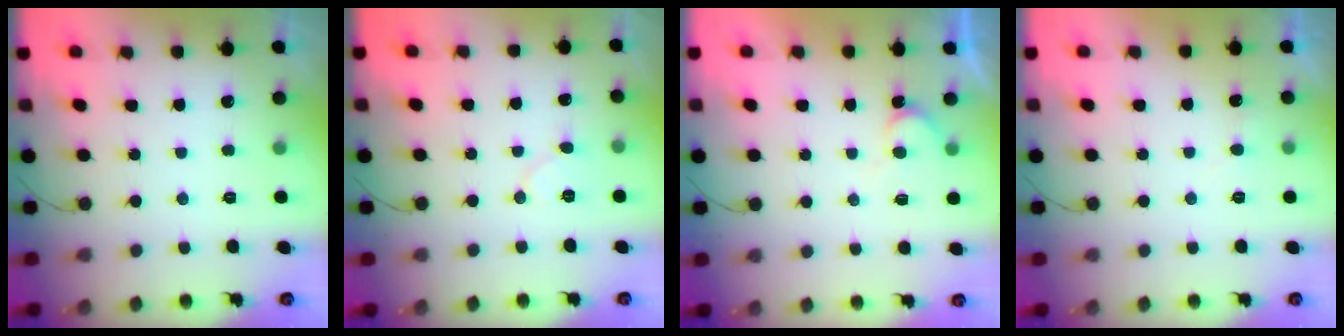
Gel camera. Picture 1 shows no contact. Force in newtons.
{"total": 5.6, "press": 5.6, "slide": 0.7}
{"total": 5.8, "press": 5.8, "slide": 0.3}
{"total": 3.5, "press": 3.5, "slide": 0.4}